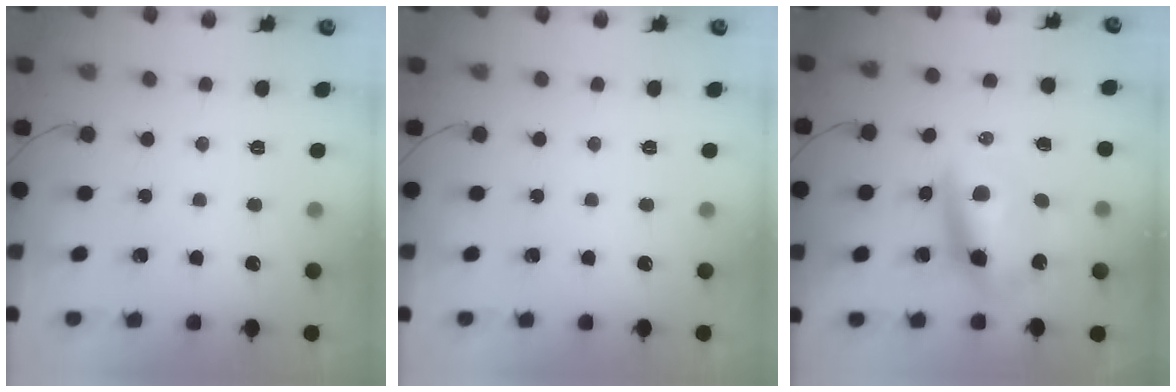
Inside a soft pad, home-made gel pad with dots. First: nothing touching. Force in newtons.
{"total": 0.0}
{"total": 10.2, "press": 10.0, "slide": 2.3}